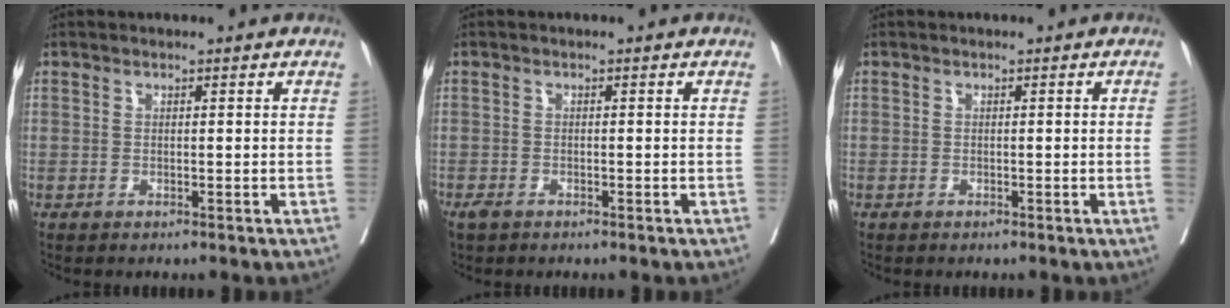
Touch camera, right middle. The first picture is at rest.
{"total": 1.4, "force": [-1.0, 0.7, 0.6], "torque": [-0.017, -0.002, -0.016]}
{"total": 0.9, "force": [-0.1, -0.4, 0.8], "torque": [-0.004, 0.001, -0.001]}